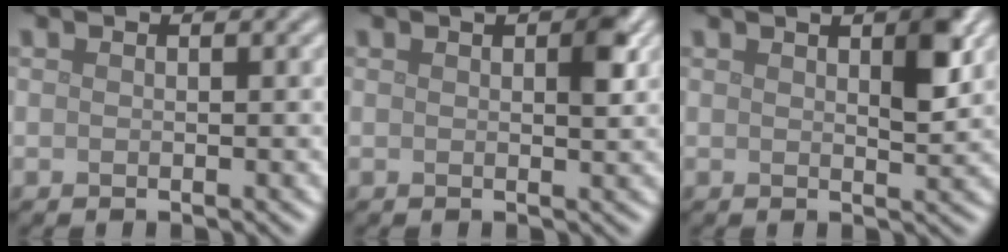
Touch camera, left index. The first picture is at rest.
{"total": 2.8, "force": [1.0, 1.0, 2.4], "torque": [-0.028, 0.004, 0.015]}
{"total": 3.3, "force": [1.5, 0.8, 2.9], "torque": [-0.040, 0.003, 0.023]}